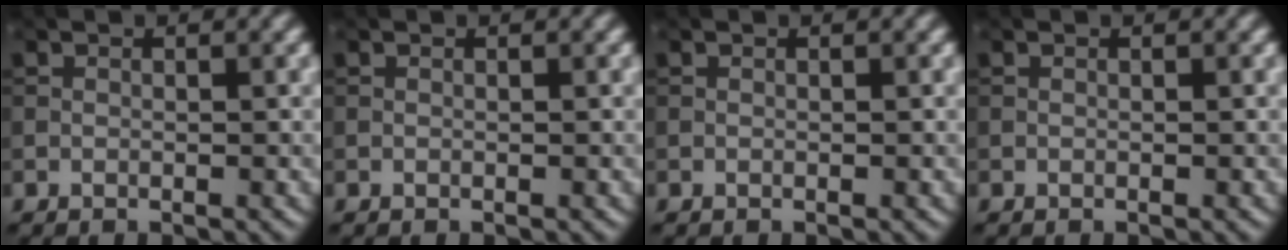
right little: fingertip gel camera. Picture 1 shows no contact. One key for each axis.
{"total": 0.0}
{"total": 0.0}
{"total": 0.0}